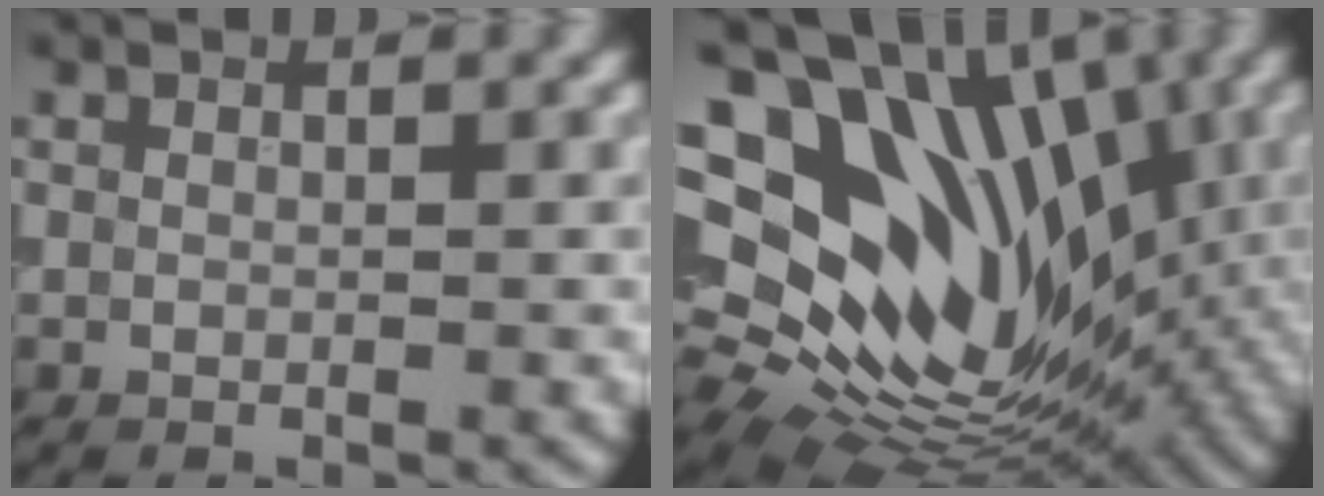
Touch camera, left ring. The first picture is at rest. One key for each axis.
{"total": 20.0, "fx": 2.9, "fy": 14.6, "fz": 13.3, "tx": -0.228, "ty": 0.008, "tz": 0.069}